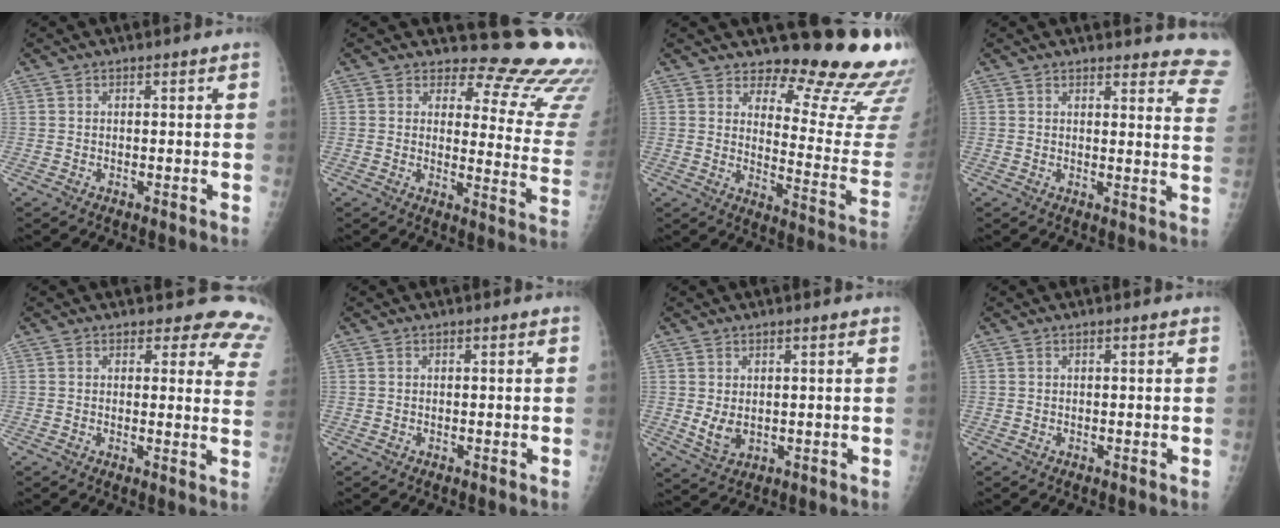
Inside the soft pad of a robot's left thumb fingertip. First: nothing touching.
{"total": 18.5, "force": [17.2, 5.4, 4.2], "torque": [0.002, -0.172, 0.173]}
{"total": 17.1, "force": [15.9, 2.8, 5.5], "torque": [-0.027, -0.186, 0.190]}
{"total": 12.4, "force": [12.1, 2.0, 1.9], "torque": [0.026, -0.105, 0.096]}
{"total": 11.7, "force": [10.5, 4.6, 2.4], "torque": [0.035, -0.070, 0.075]}
{"total": 0.0}
{"total": 4.0, "force": [0.7, 2.5, 3.0], "torque": [-0.047, -0.014, 0.023]}
{"total": 0.0}